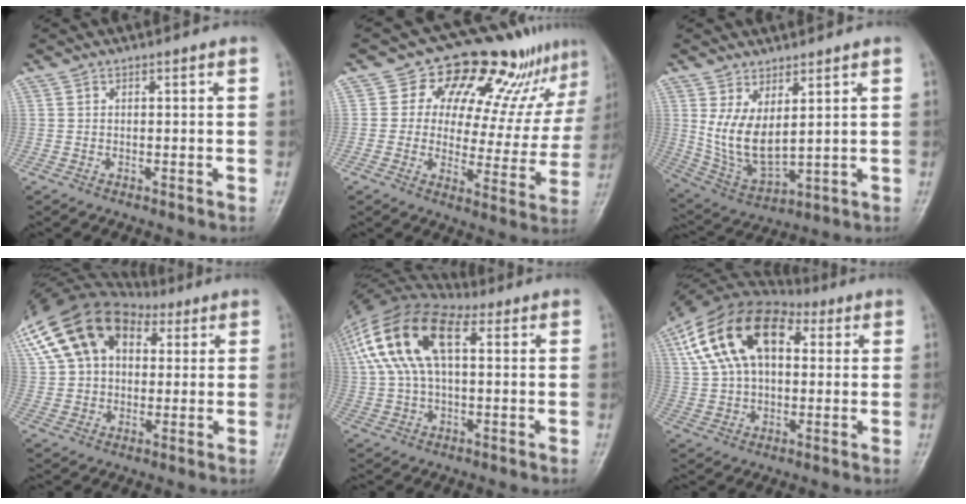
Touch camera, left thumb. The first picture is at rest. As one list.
[{"total": 18.3, "force": [12.1, 9.0, 10.4], "torque": [-0.071, -0.052, 0.151]}, {"total": 9.5, "force": [2.8, 4.5, 7.9], "torque": [-0.145, -0.028, 0.074]}, {"total": 22.9, "force": [8.5, 15.4, 14.7], "torque": [-0.303, 0.052, 0.153]}, {"total": 17.5, "force": [4.6, 8.9, 14.3], "torque": [-0.292, 0.034, 0.077]}, {"total": 19.4, "force": [5.8, 11.8, 14.3], "torque": [-0.253, 0.022, 0.094]}]